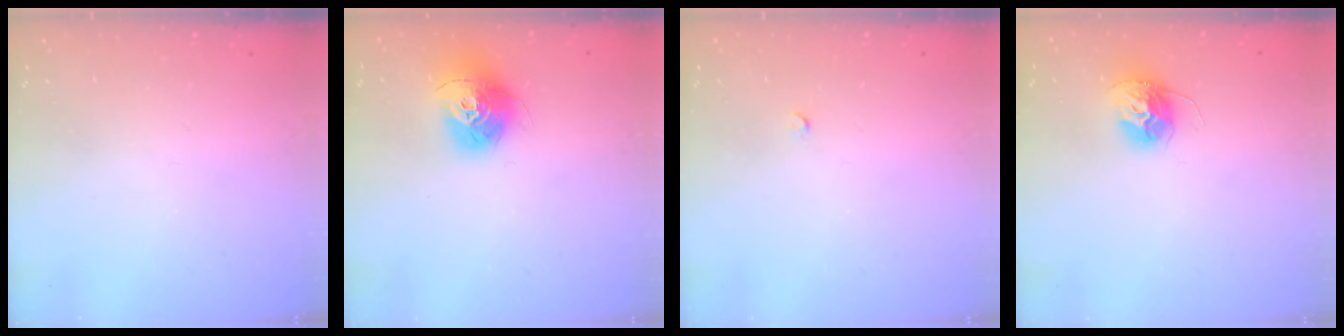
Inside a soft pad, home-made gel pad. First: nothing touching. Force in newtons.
{"total": 14.1, "press": 14.1, "slide": 1.3}
{"total": 2.0, "press": 2.0, "slide": 0.3}
{"total": 12.4, "press": 12.4, "slide": 1.0}